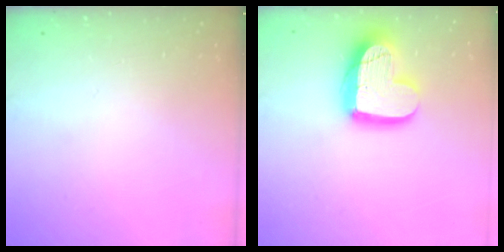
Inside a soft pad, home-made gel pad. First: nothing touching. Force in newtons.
{"total": 17.4, "press": 17.4, "slide": 1.6}